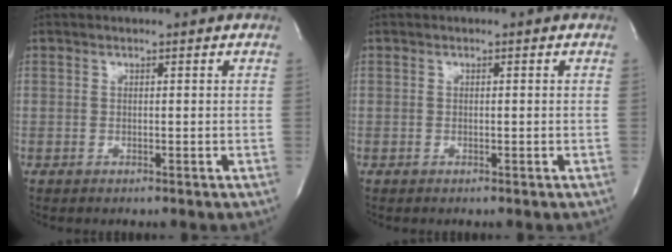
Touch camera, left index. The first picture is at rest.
{"total": 0.0}